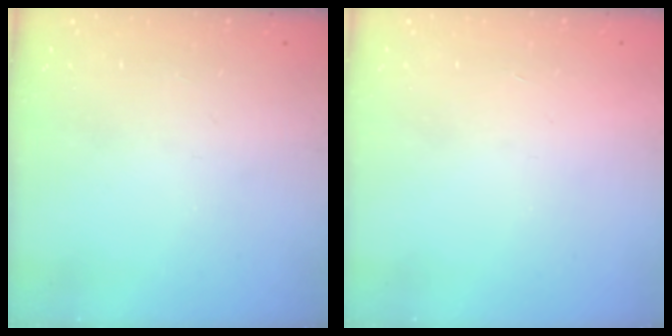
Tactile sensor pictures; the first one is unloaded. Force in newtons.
{"total": 1.7, "press": 1.7, "slide": 0.1}